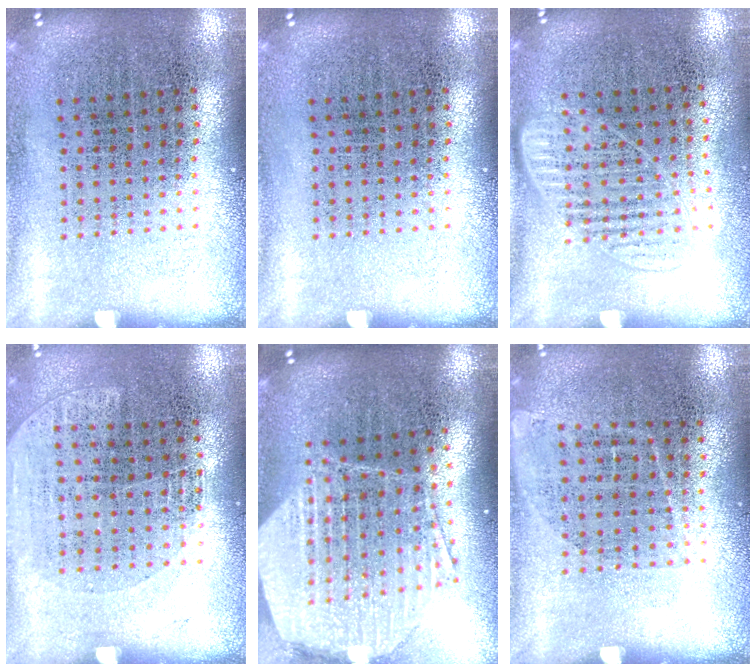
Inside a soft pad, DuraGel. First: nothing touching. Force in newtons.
{"total": 0.0}
{"total": 1.2, "press": 1.0, "slide": 0.6}
{"total": 1.2, "press": 1.0, "slide": 0.7}
{"total": 2.3, "press": 1.9, "slide": 1.3}
{"total": 1.1, "press": 0.9, "slide": 0.7}